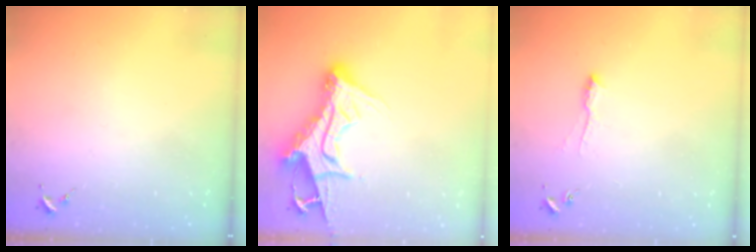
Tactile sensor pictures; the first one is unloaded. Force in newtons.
{"total": 16.5, "press": 16.4, "slide": 1.8}
{"total": 5.3, "press": 5.2, "slide": 0.6}